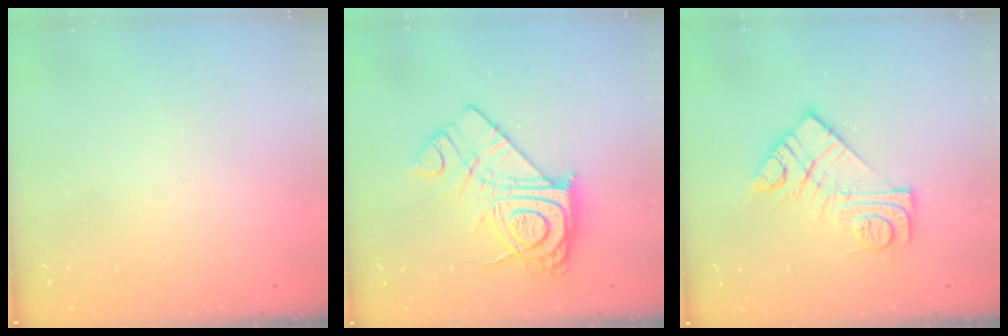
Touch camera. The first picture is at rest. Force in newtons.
{"total": 19.5, "press": 19.4, "slide": 1.6}
{"total": 13.6, "press": 13.6, "slide": 0.9}